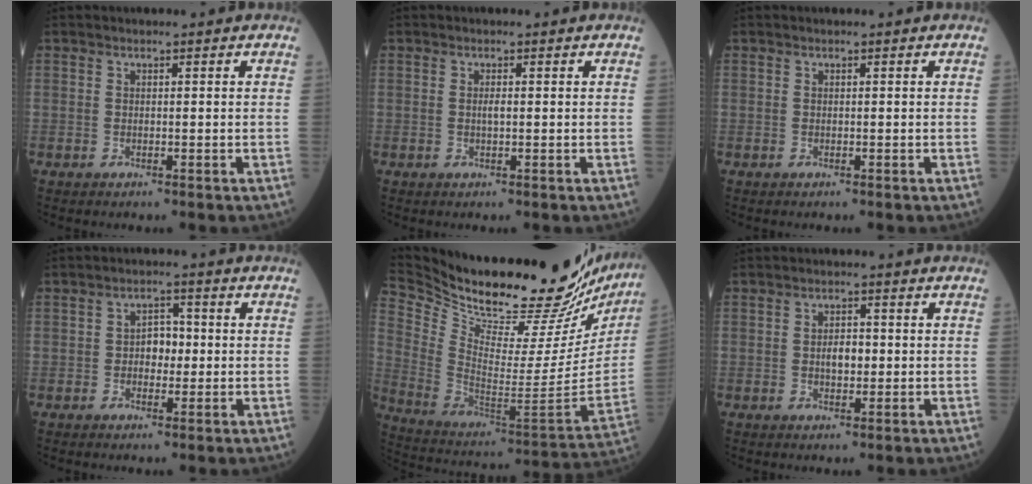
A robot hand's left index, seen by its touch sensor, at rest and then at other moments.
{"total": 0.9, "force": [-0.4, 0.4, 0.8], "torque": [-0.014, -0.003, -0.010]}
{"total": 0.0}
{"total": 3.6, "force": [-0.7, 2.4, 2.6], "torque": [-0.036, 0.010, -0.017]}
{"total": 35.9, "force": [31.6, 7.6, 15.2], "torque": [-0.278, -0.099, 0.440]}
{"total": 2.8, "force": [-0.6, 1.7, 2.2], "torque": [-0.036, 0.003, -0.012]}